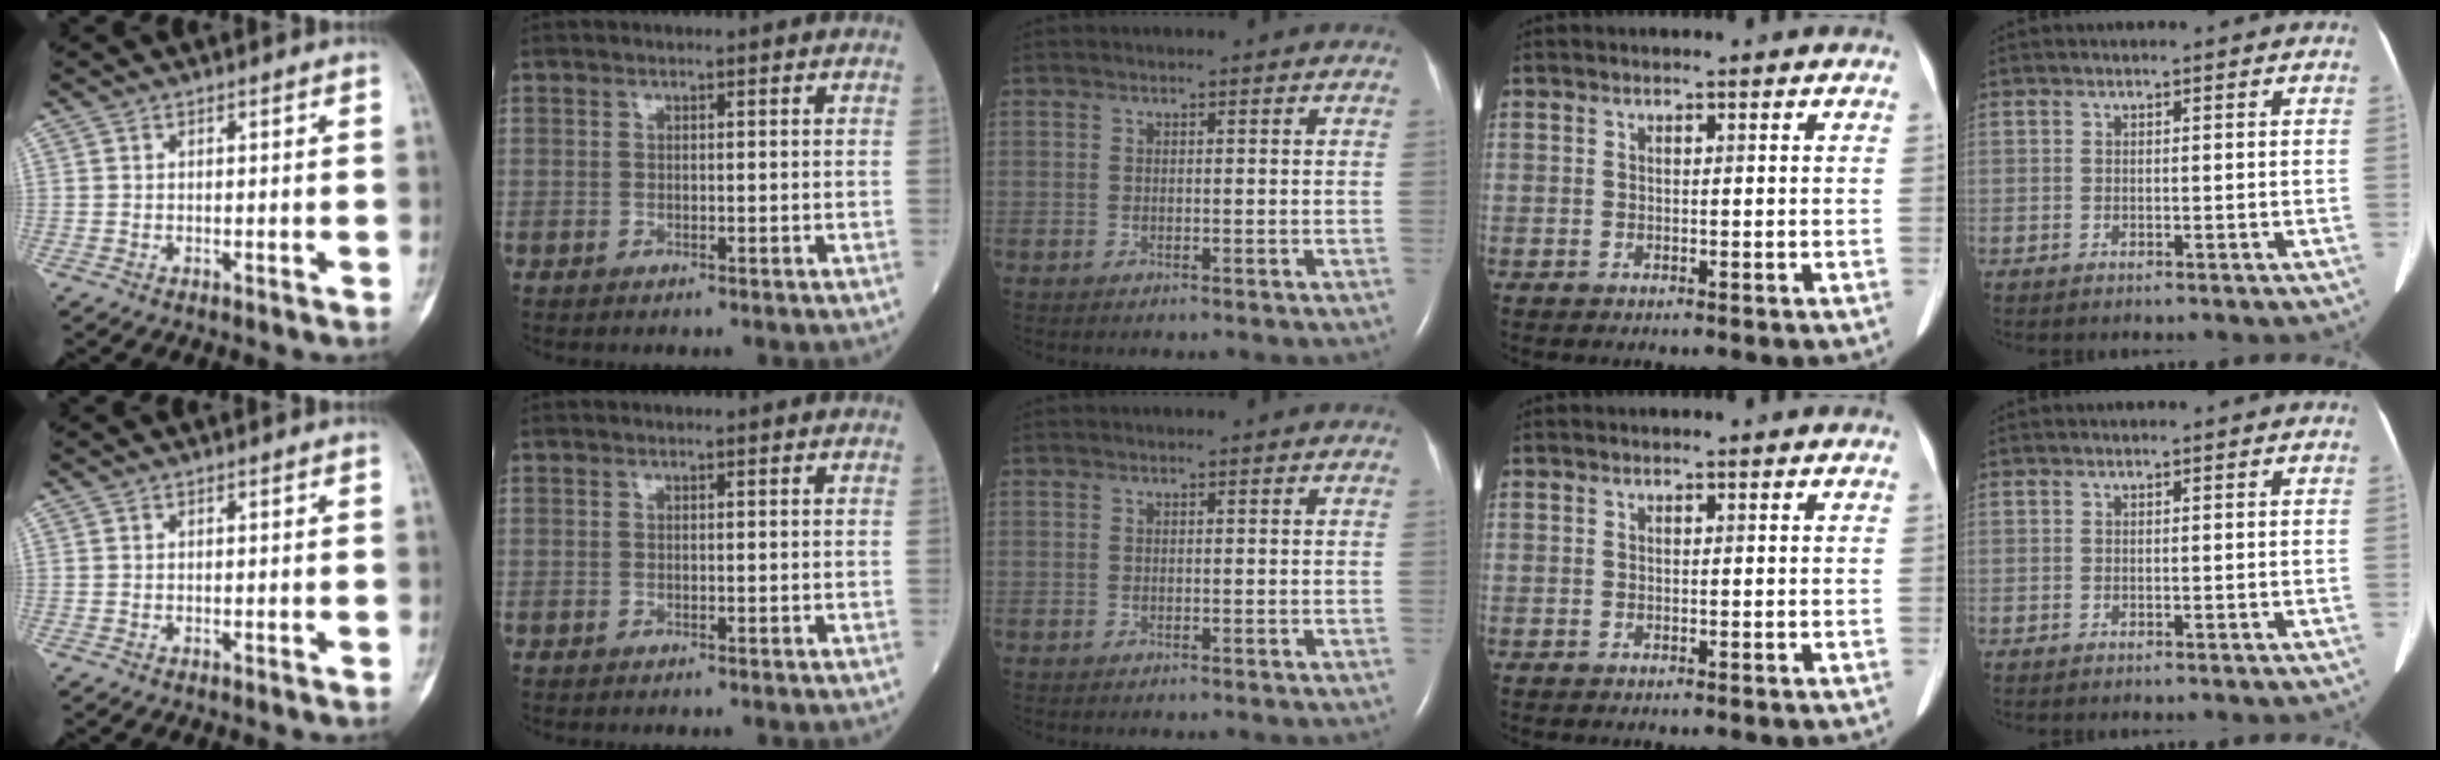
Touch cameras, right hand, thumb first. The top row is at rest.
{}